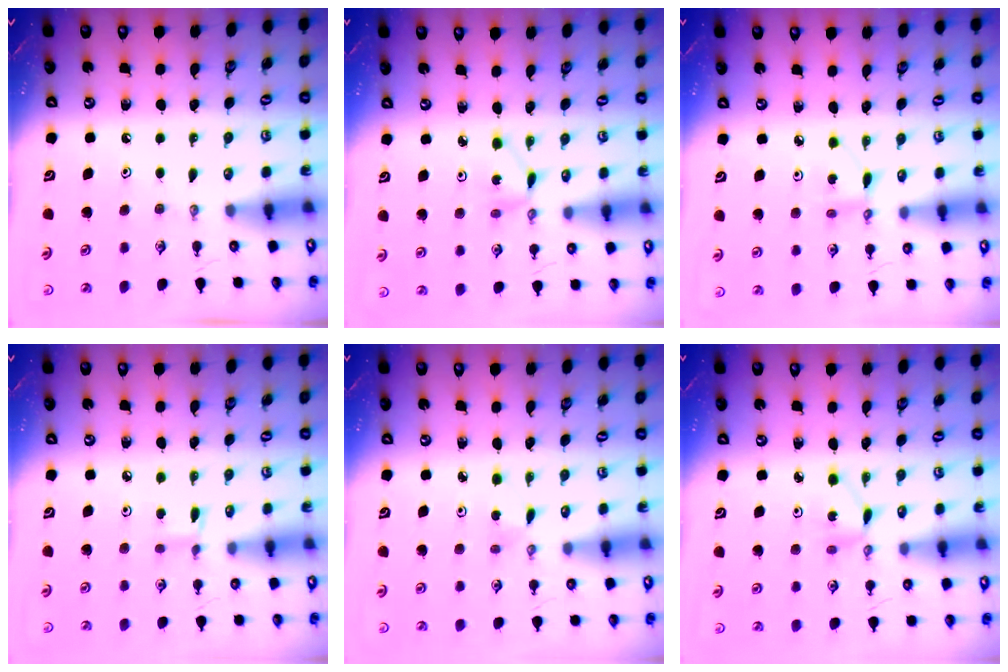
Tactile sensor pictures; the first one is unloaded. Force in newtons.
{"total": 1.6, "press": 1.6, "slide": 0.2}
{"total": 2.7, "press": 2.7, "slide": 0.1}
{"total": 1.2, "press": 1.2, "slide": 0.1}
{"total": 1.3, "press": 1.3, "slide": 0.2}
{"total": 2.6, "press": 2.6, "slide": 0.1}